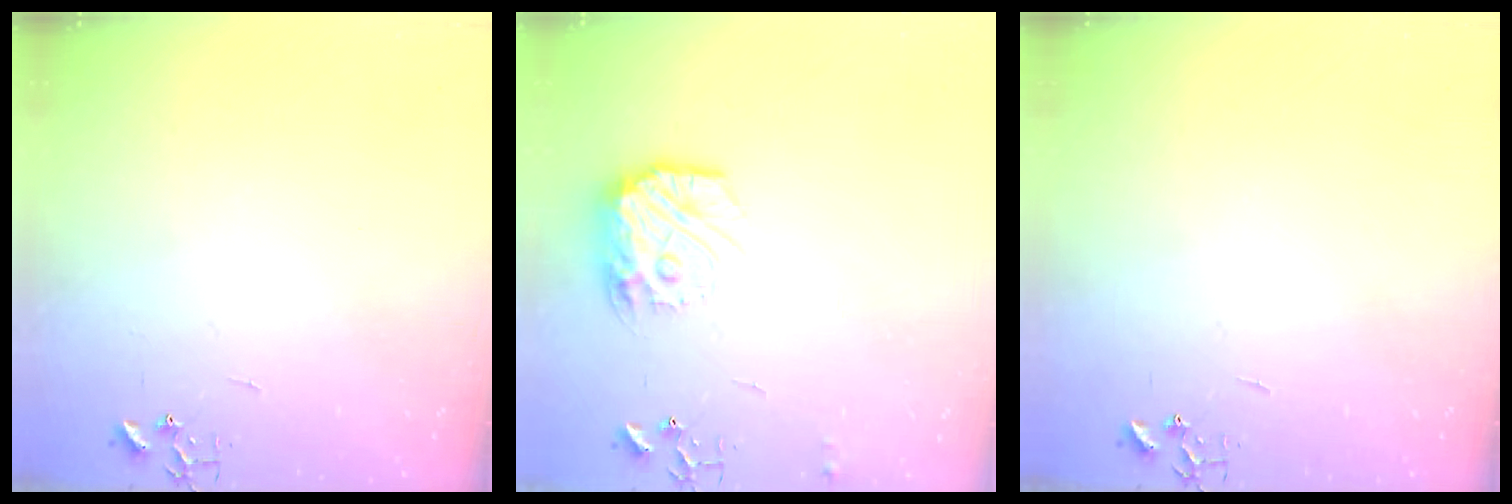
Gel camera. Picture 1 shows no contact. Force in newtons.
{"total": 13.2, "press": 13.2, "slide": 0.9}
{"total": 0.0}